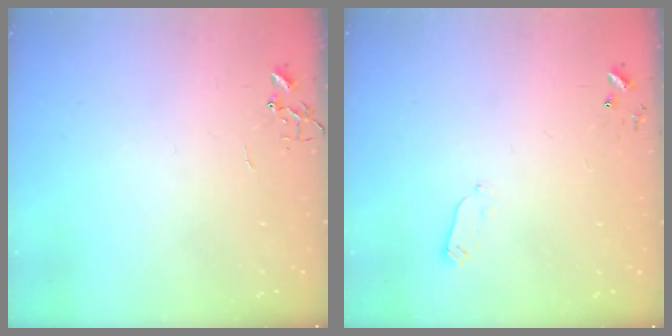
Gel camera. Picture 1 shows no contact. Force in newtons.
{"total": 2.4, "press": 2.3, "slide": 0.4}